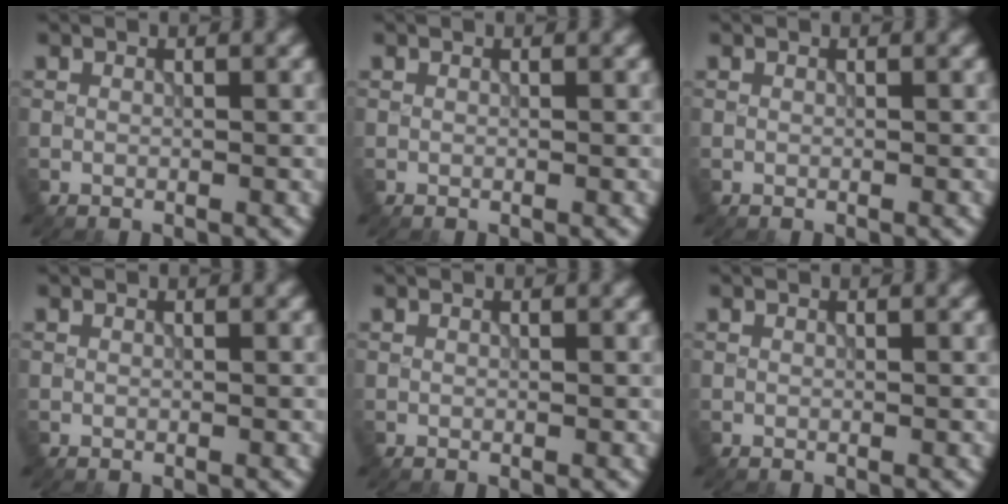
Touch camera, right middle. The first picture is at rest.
{"total": 0.0}
{"total": 0.0}
{"total": 0.0}
{"total": 0.0}
{"total": 0.0}